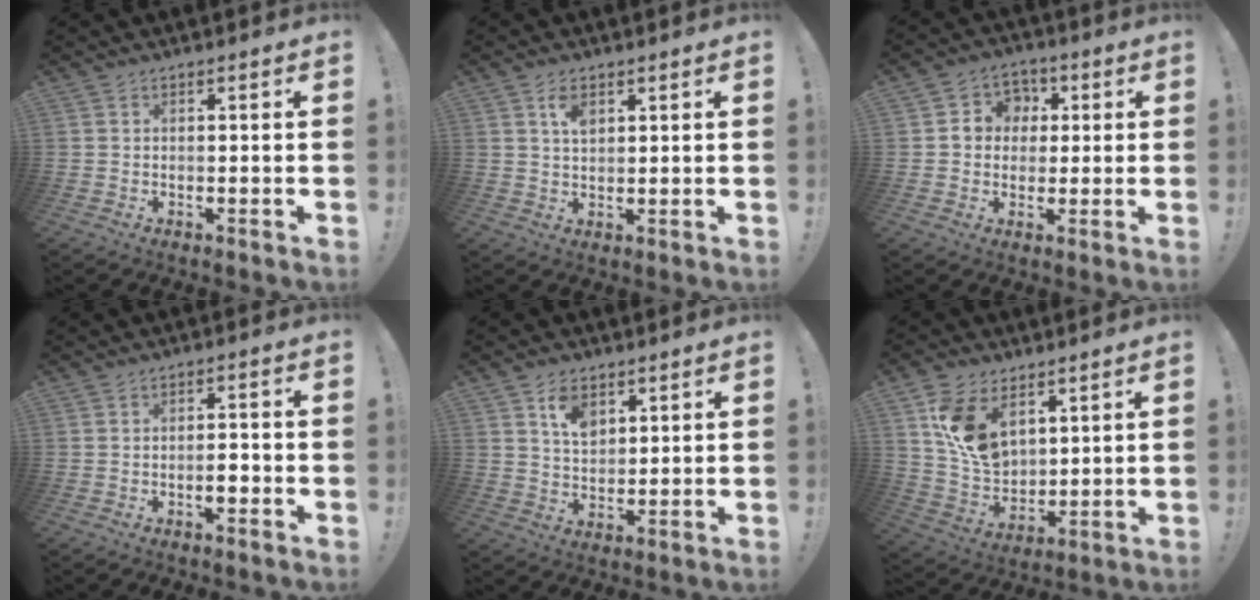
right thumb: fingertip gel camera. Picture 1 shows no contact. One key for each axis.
{"total": 4.4, "fx": 2.0, "fy": 2.2, "fz": 3.2, "tx": -0.046, "ty": -0.009, "tz": 0.032}
{"total": 7.6, "fx": 0.1, "fy": 7.3, "fz": 2.2, "tx": -0.026, "ty": 0.008, "tz": 0.008}
{"total": 3.3, "fx": -1.2, "fy": 1.5, "fz": 2.7, "tx": -0.034, "ty": 0.009, "tz": -0.022}
{"total": 7.9, "fx": 4.3, "fy": 5.2, "fz": 4.2, "tx": -0.060, "ty": -0.020, "tz": 0.078}
{"total": 14.0, "fx": 6.4, "fy": 9.6, "fz": 7.9, "tx": -0.131, "ty": -0.033, "tz": 0.128}